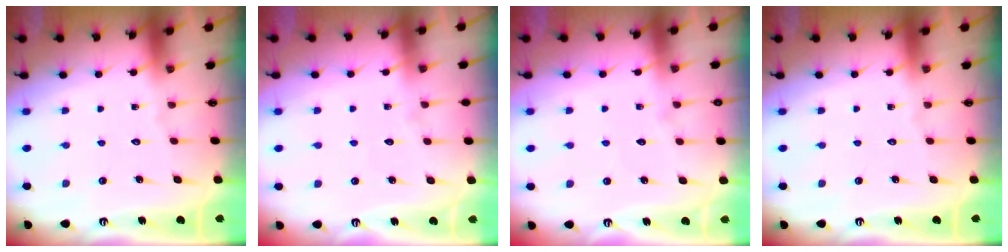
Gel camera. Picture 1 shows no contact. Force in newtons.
{"total": 3.0, "press": 3.0, "slide": 0.3}
{"total": 5.4, "press": 5.4, "slide": 0.5}
{"total": 0.0}